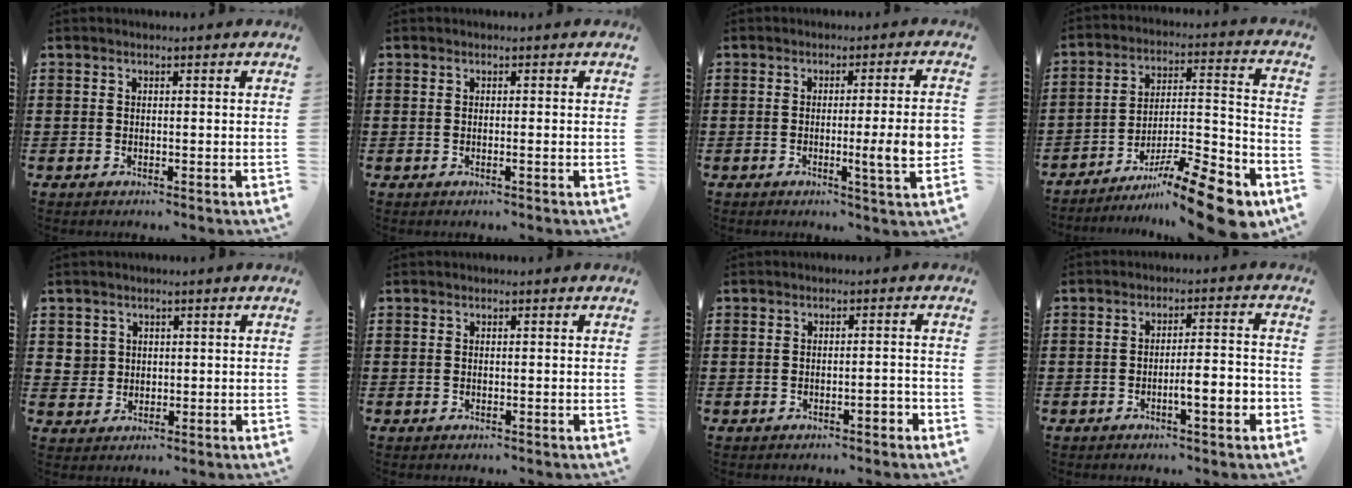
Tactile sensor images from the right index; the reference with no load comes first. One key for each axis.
{"total": 0.6, "fx": -0.1, "fy": -0.1, "fz": 0.6, "tx": -0.009, "ty": -0.002, "tz": -0.003}
{"total": 7.7, "fx": -1.2, "fy": 0.1, "fz": 7.6, "tx": -0.109, "ty": -0.022, "tz": -0.021}
{"total": 14.5, "fx": -10.9, "fy": 2.4, "fz": 9.2, "tx": -0.118, "ty": 0.049, "tz": -0.190}
{"total": 2.7, "fx": 1.0, "fy": 2.5, "fz": 0.3, "tx": -0.020, "ty": 0.010, "tz": 0.019}
{"total": 0.0}
{"total": 1.9, "fx": -1.1, "fy": 0.3, "fz": 1.4, "tx": -0.025, "ty": 0.000, "tz": -0.022}
{"total": 5.1, "fx": -2.0, "fy": 0.6, "fz": 4.6, "tx": -0.075, "ty": -0.002, "tz": -0.035}